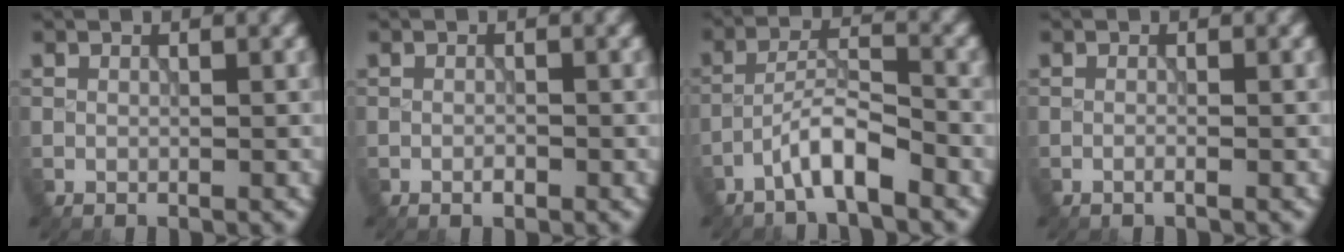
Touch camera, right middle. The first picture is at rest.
{"total": 0.7, "force": [-0.4, 0.3, 0.6], "torque": [-0.010, 0.000, -0.007]}
{"total": 3.9, "force": [-2.7, 0.7, 2.8], "torque": [-0.051, 0.015, -0.056]}
{"total": 0.6, "force": [-0.3, 0.1, 0.5], "torque": [-0.007, -0.001, -0.009]}